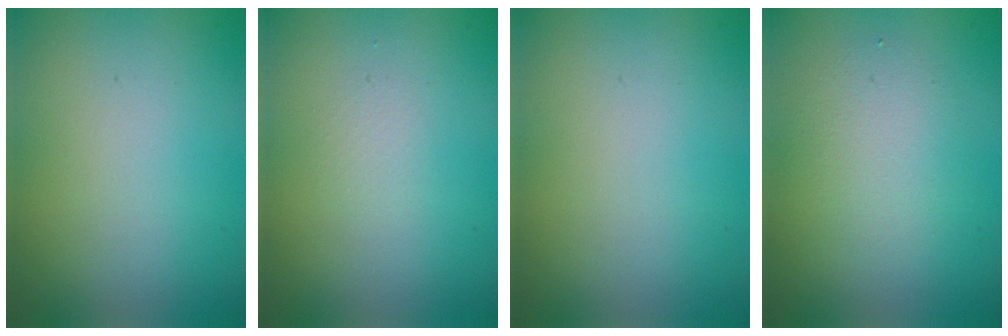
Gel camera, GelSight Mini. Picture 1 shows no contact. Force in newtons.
{"total": 0.6, "press": 0.6, "slide": 0.0}
{"total": 0.0}
{"total": 2.8, "press": 2.8, "slide": 0.2}